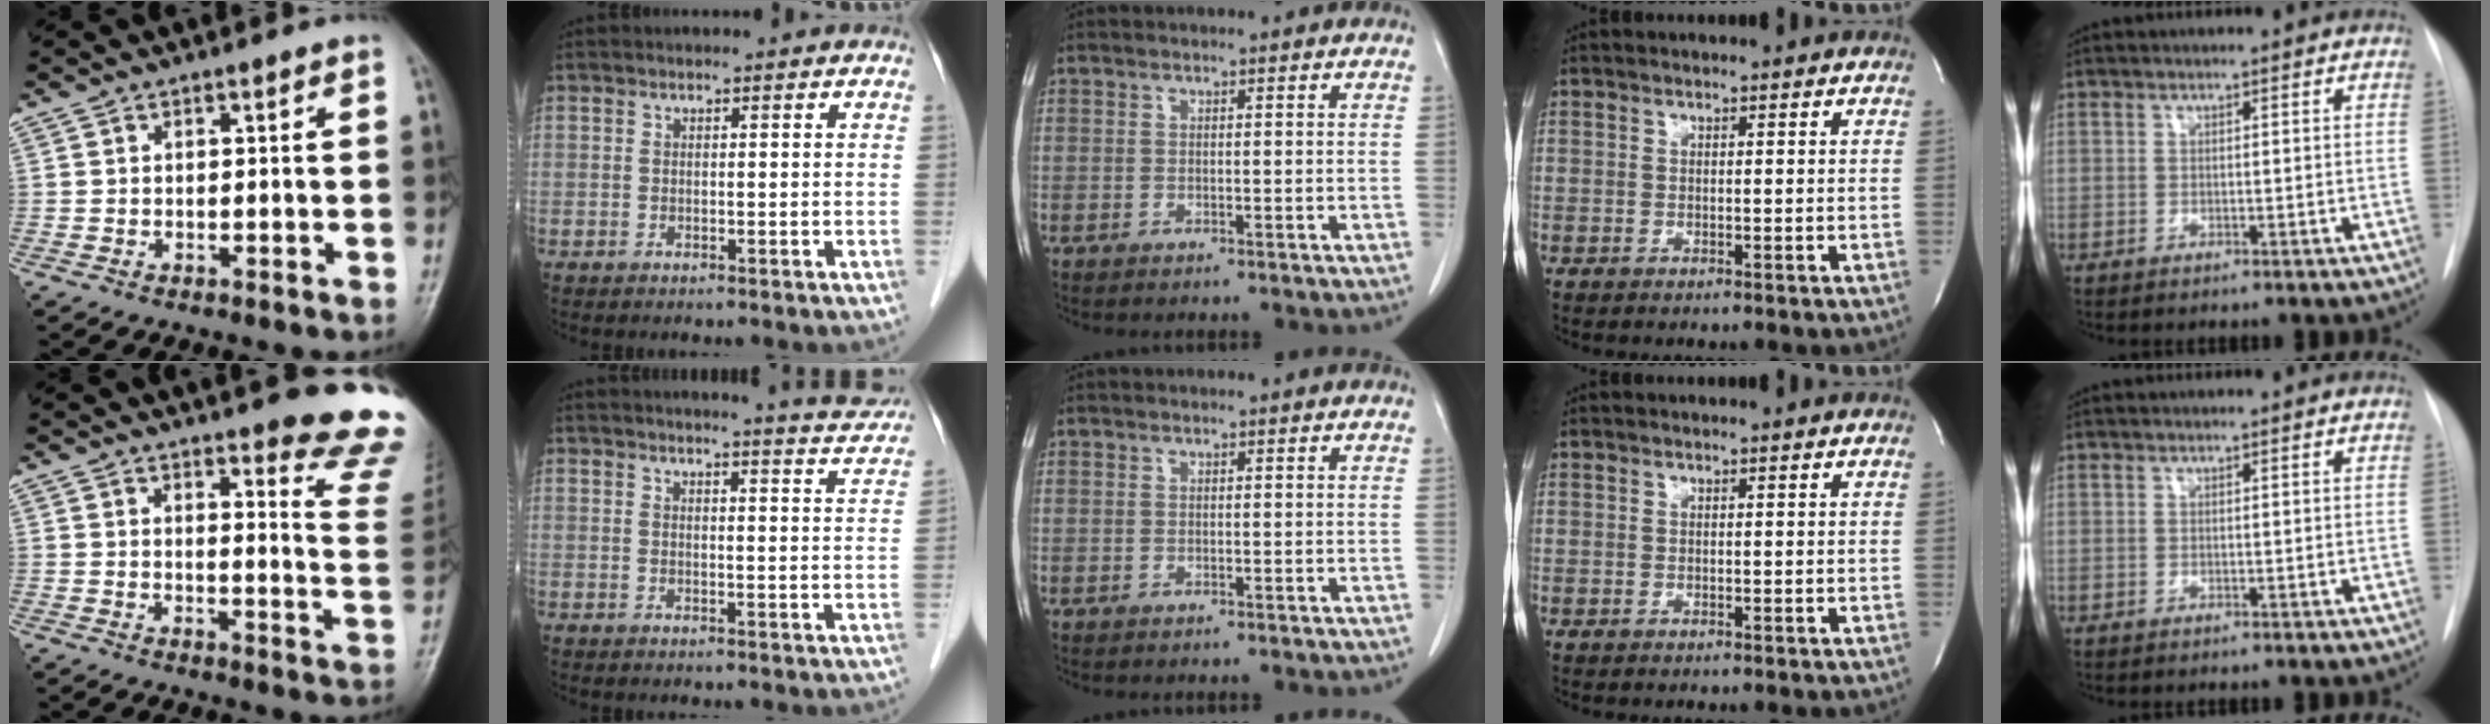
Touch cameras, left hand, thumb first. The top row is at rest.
{"thumb": {"total": 16.0, "force": [13.6, 2.4, 8.2], "torque": [-0.065, -0.124, 0.141]}, "index": {"total": 9.4, "force": [9.1, -0.4, 2.2], "torque": [-0.029, -0.030, 0.090]}}